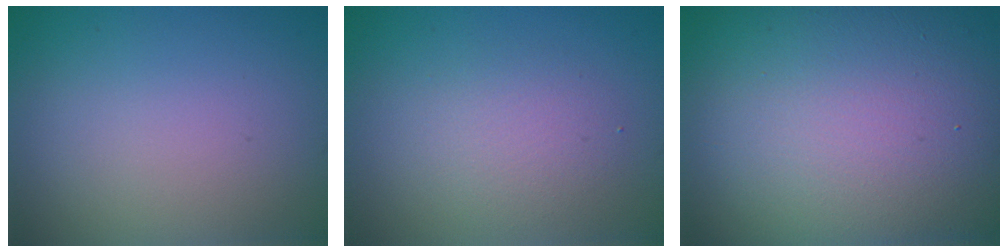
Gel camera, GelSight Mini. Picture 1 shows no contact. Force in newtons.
{"total": 2.5, "press": 2.5, "slide": 0.1}
{"total": 21.2, "press": 21.1, "slide": 1.4}